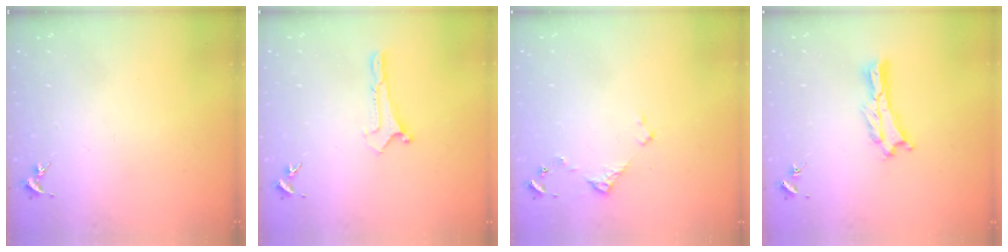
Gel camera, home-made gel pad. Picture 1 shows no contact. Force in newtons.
{"total": 0.0}
{"total": 3.5, "press": 3.5, "slide": 0.4}
{"total": 0.7, "press": 0.7, "slide": 0.2}